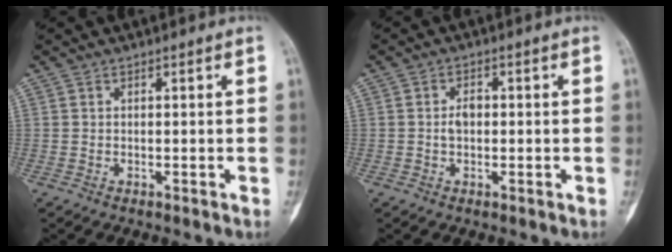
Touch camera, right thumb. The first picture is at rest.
{"total": 2.3, "force": [0.0, 1.7, 1.6], "torque": [-0.021, 0.006, -0.004]}